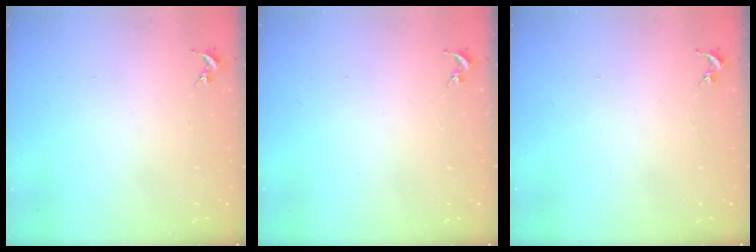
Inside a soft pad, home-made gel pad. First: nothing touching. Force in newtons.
{"total": 0.0}
{"total": 0.0}